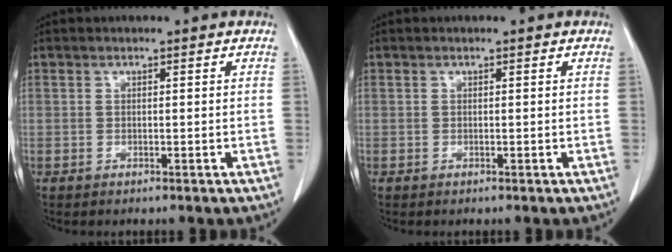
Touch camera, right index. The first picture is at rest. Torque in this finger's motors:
{"motor_torque": [0.00, 0.00, 0.00, 0.00]}